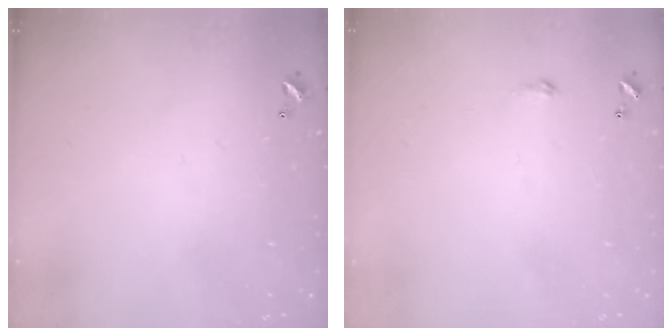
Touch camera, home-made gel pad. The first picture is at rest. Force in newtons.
{"total": 1.8, "press": 1.8, "slide": 0.3}